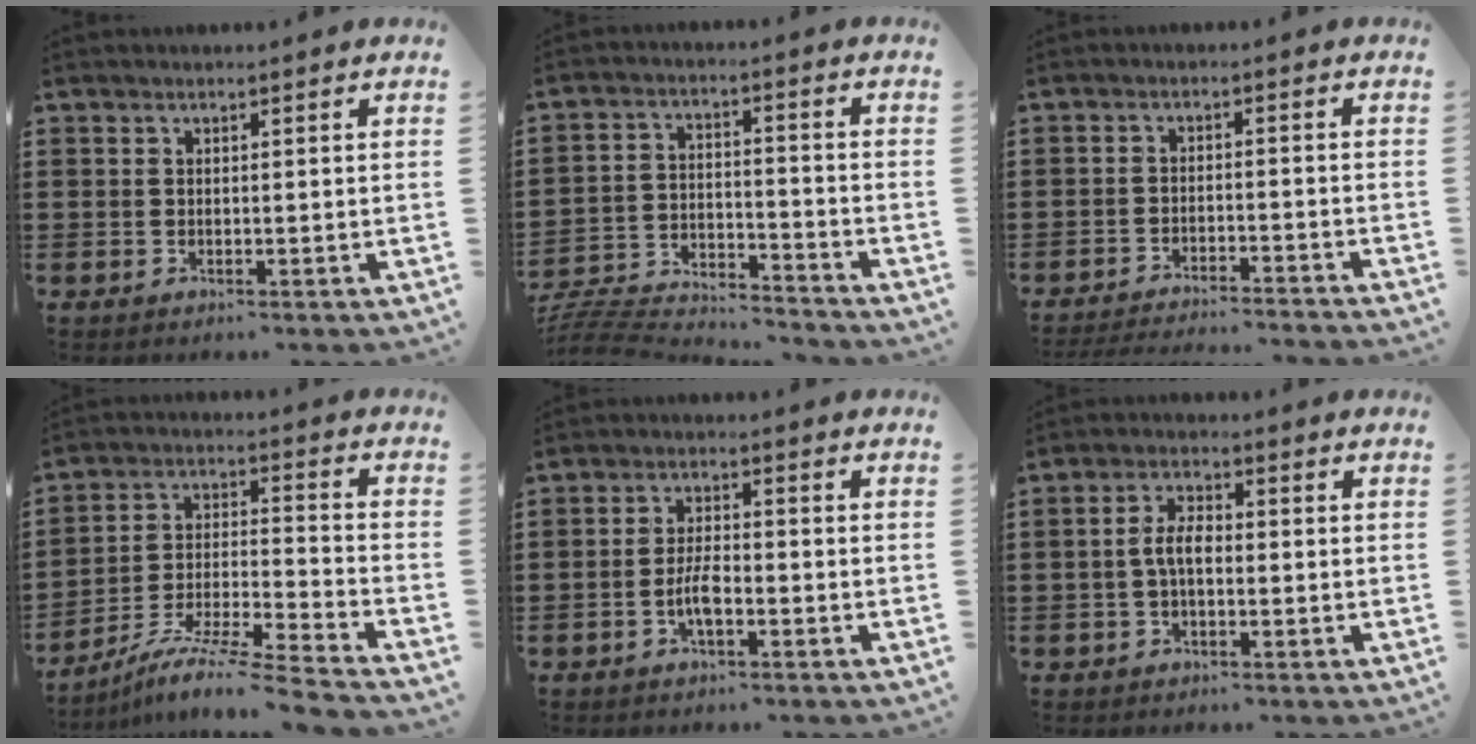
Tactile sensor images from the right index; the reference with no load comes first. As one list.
[{"total": 6.4, "force": [-6.3, 0.5, 0.9], "torque": [-0.031, -0.002, -0.130]}, {"total": 3.4, "force": [-3.3, -0.4, 0.4], "torque": [-0.010, -0.007, -0.069]}, {"total": 9.6, "force": [-8.5, -0.3, 4.5], "torque": [-0.082, 0.002, -0.172]}, {"total": 4.2, "force": [-1.5, 1.5, 3.7], "torque": [-0.085, -0.001, -0.033]}, {"total": 4.1, "force": [-0.6, 1.9, 3.6], "torque": [-0.081, 0.003, -0.017]}]